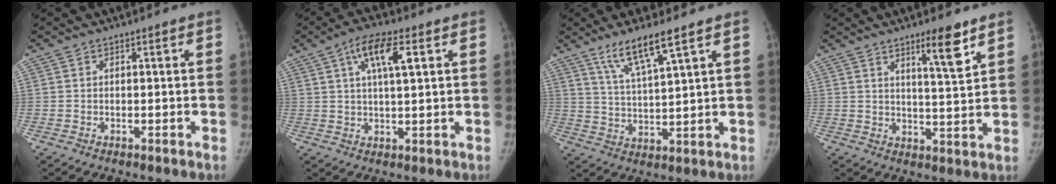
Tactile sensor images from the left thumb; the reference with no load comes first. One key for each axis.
{"total": 8.3, "fx": 3.2, "fy": 2.5, "fz": 7.2, "tx": -0.128, "ty": 0.003, "tz": 0.055}
{"total": 8.6, "fx": 5.7, "fy": 0.7, "fz": 6.3, "tx": -0.123, "ty": -0.033, "tz": 0.115}
{"total": 7.4, "fx": 4.8, "fy": 0.9, "fz": 5.6, "tx": -0.083, "ty": -0.036, "tz": 0.077}